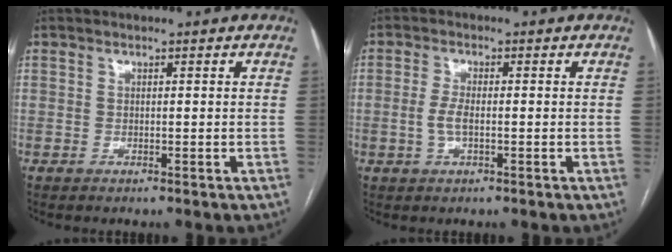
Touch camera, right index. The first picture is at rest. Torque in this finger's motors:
{"motor_torque": [0.58, -0.01, 0.38, 0.09]}